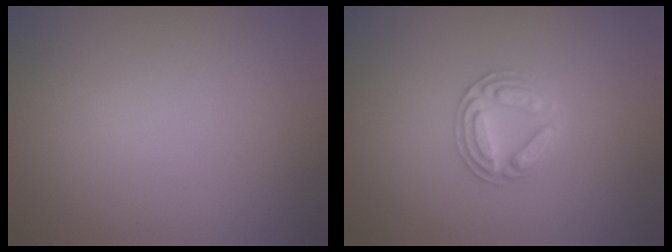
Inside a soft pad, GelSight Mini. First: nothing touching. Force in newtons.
{"total": 2.8, "press": 2.7, "slide": 0.5}